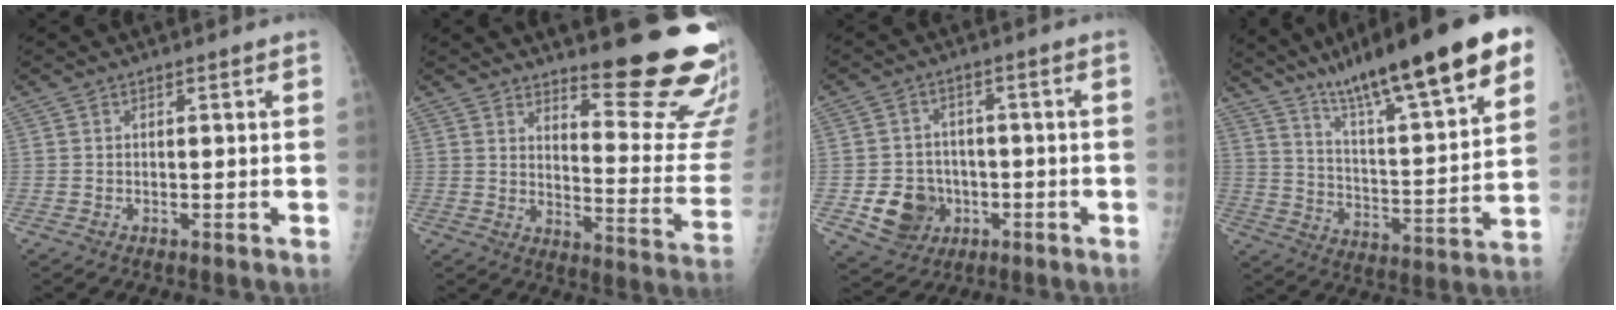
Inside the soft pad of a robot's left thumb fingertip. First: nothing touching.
{"total": 17.9, "force": [14.0, 3.0, 10.7], "torque": [-0.107, -0.149, 0.185]}
{"total": 8.8, "force": [-2.5, 7.7, 3.6], "torque": [-0.030, 0.013, -0.031]}
{"total": 26.5, "force": [16.9, 4.4, 19.9], "torque": [-0.296, -0.045, 0.271]}